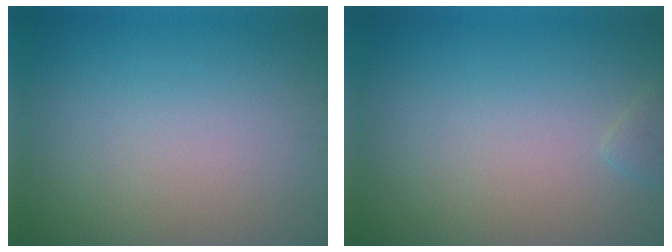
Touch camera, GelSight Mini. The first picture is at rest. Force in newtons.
{"total": 0.8, "press": 0.8, "slide": 0.1}